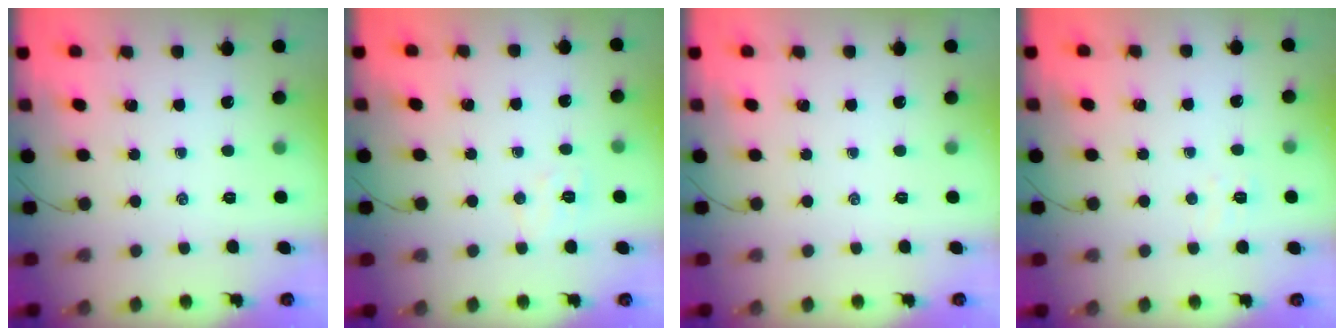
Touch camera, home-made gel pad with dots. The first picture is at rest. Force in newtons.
{"total": 5.0, "press": 4.9, "slide": 1.0}
{"total": 0.0}
{"total": 3.4, "press": 3.3, "slide": 1.1}